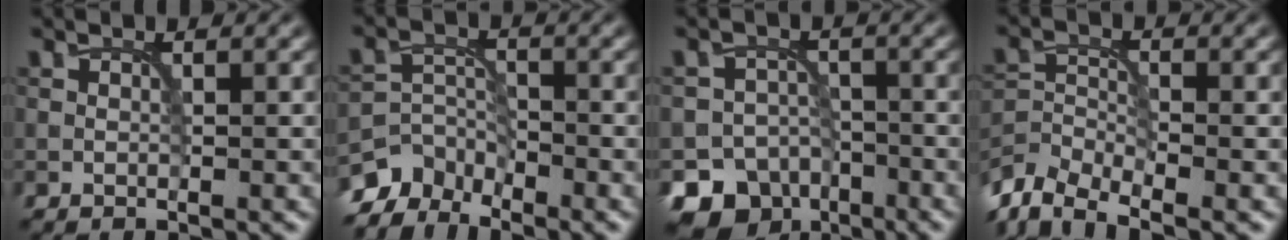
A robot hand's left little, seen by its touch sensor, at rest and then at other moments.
{"total": 4.4, "force": [-3.9, 1.8, 0.6], "torque": [-0.001, -0.006, -0.080]}
{"total": 8.6, "force": [-6.0, 5.9, 1.5], "torque": [-0.002, -0.013, -0.093]}
{"total": 5.6, "force": [-4.6, 1.8, 2.6], "torque": [-0.051, -0.010, -0.096]}